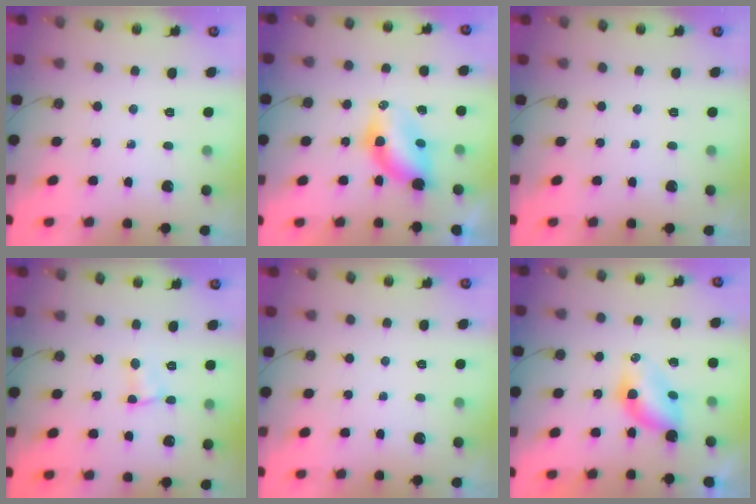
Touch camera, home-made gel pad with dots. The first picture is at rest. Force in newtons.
{"total": 6.3, "press": 6.2, "slide": 0.5}
{"total": 0.0}
{"total": 1.7, "press": 1.7, "slide": 0.3}
{"total": 0.0}
{"total": 5.5, "press": 5.5, "slide": 0.4}